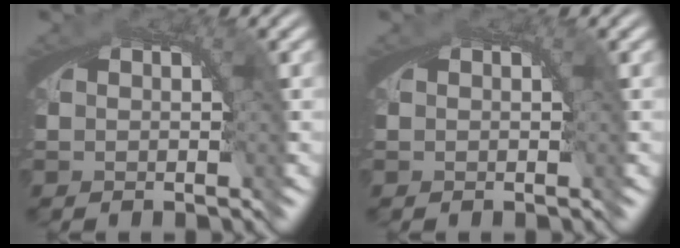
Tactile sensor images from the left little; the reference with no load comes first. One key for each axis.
{"total": 0.0}